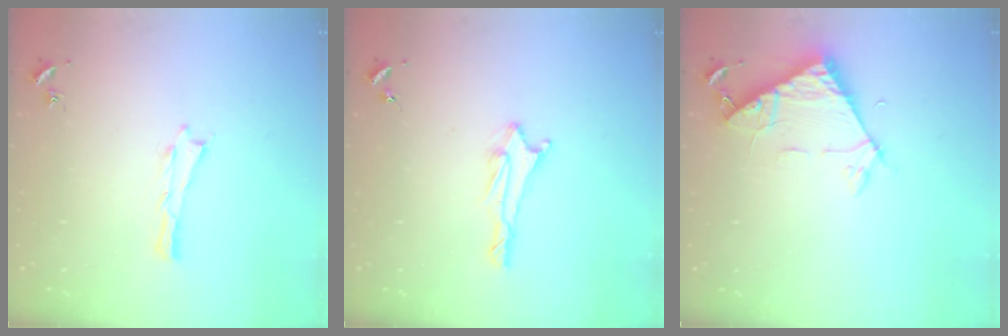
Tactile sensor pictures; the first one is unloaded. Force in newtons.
{"total": 1.7, "press": 1.6, "slide": 0.6}
{"total": 7.1, "press": 7.1, "slide": 0.6}